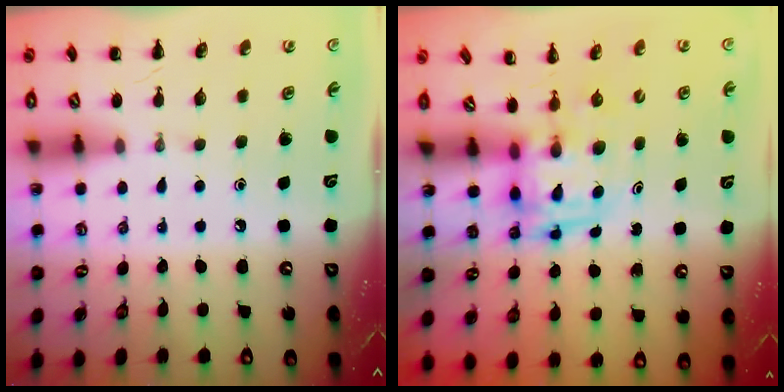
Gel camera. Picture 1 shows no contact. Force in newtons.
{"total": 3.9, "press": 3.8, "slide": 0.7}